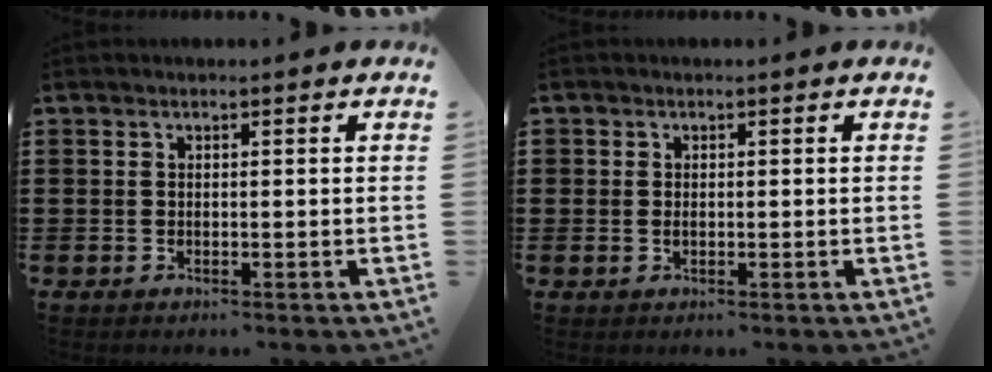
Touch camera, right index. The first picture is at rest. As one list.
[{"total": 0.7, "force": [0.0, 0.6, 0.3], "torque": [-0.008, 0.002, 0.000]}]